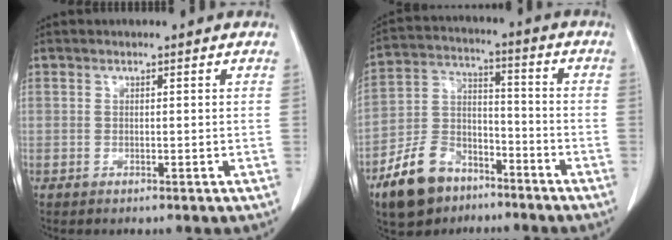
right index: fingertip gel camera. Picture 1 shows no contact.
{"total": 11.7, "force": [-7.8, 7.0, 5.2], "torque": [-0.117, 0.007, -0.142]}